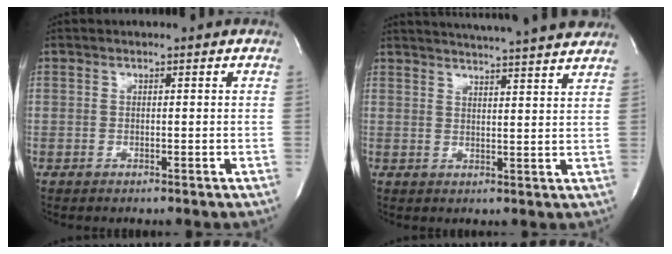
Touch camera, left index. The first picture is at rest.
{"total": 18.0, "force": [16.5, 0.1, 7.2], "torque": [-0.116, -0.008, 0.209]}